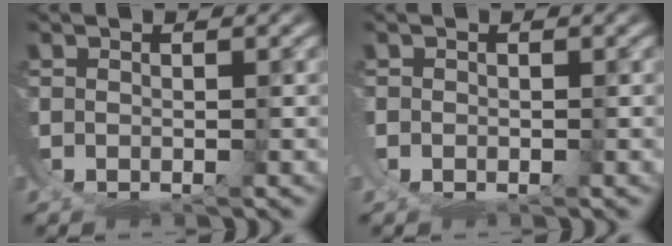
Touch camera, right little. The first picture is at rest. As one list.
[{"total": 0.7, "force": [0.3, -0.1, -0.6], "torque": [0.009, -0.003, 0.005]}]